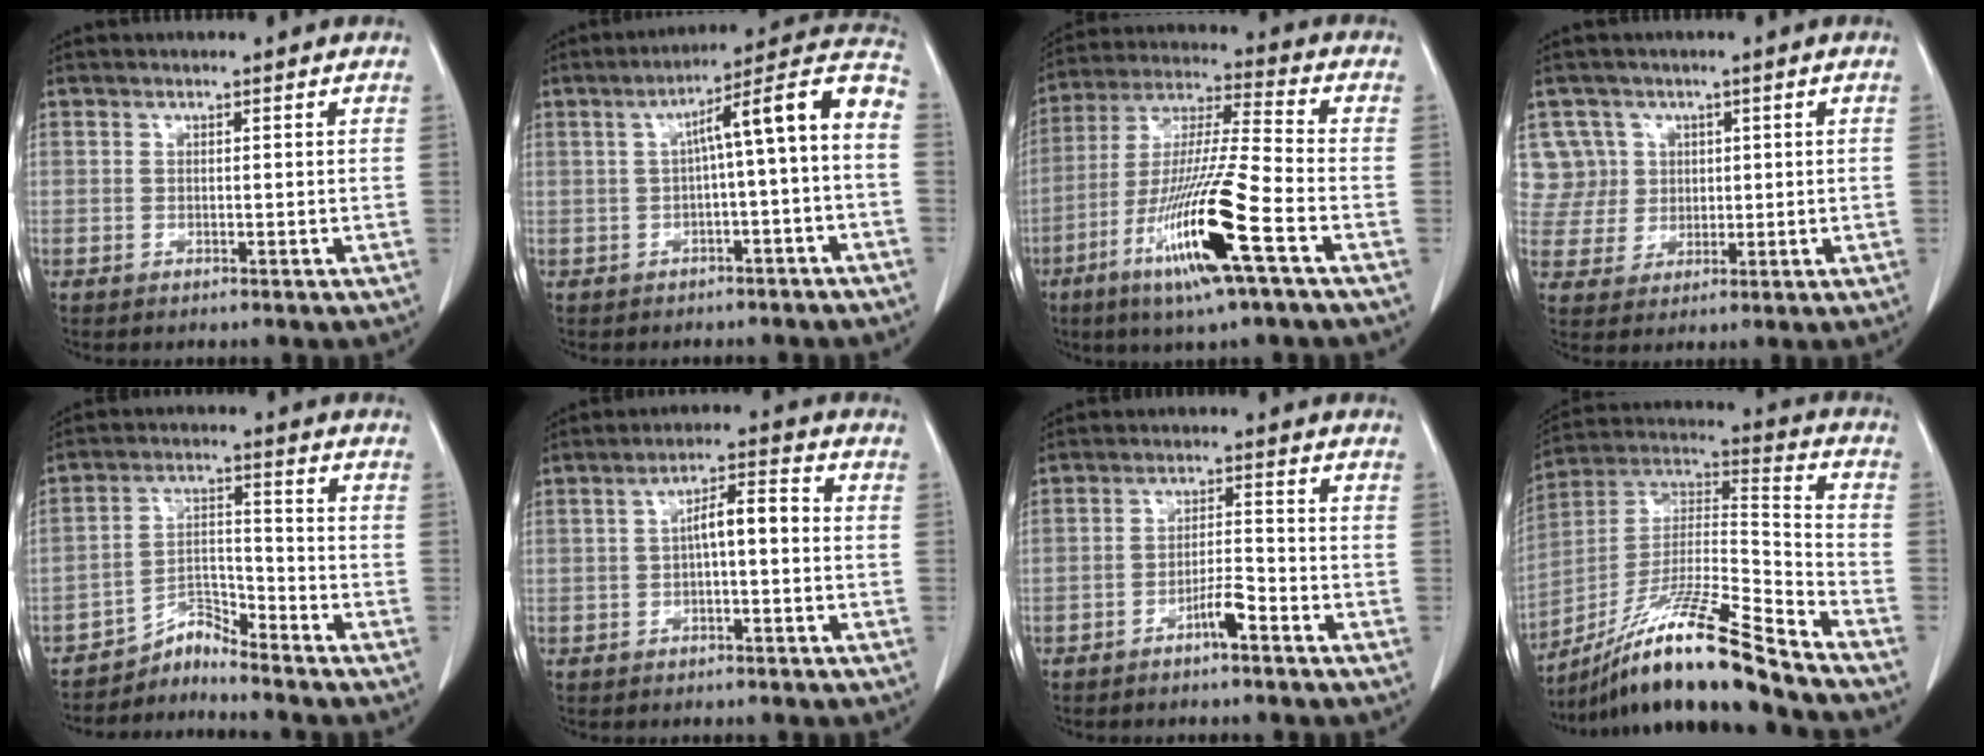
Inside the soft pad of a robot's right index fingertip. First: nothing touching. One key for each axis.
{"total": 11.3, "fx": -0.5, "fy": 0.6, "fz": 11.3, "tx": -0.159, "ty": 0.043, "tz": -0.011}
{"total": 16.9, "fx": -7.3, "fy": -0.1, "fz": 15.2, "tx": -0.313, "ty": -0.023, "tz": -0.135}
{"total": 6.7, "fx": 2.5, "fy": 6.2, "fz": -0.3, "tx": 0.018, "ty": 0.021, "tz": 0.059}
{"total": 4.5, "fx": -4.5, "fy": -0.2, "fz": -0.7, "tx": 0.016, "ty": 0.017, "tz": -0.077}
{"total": 5.1, "fx": -0.2, "fy": 1.4, "fz": 4.9, "tx": -0.084, "ty": 0.024, "tz": -0.006}
{"total": 3.7, "fx": -2.4, "fy": 0.2, "fz": 2.7, "tx": -0.048, "ty": 0.007, "tz": -0.042}
{"total": 20.1, "fx": -15.7, "fy": -0.4, "fz": 12.5, "tx": -0.243, "ty": -0.008, "tz": -0.288}